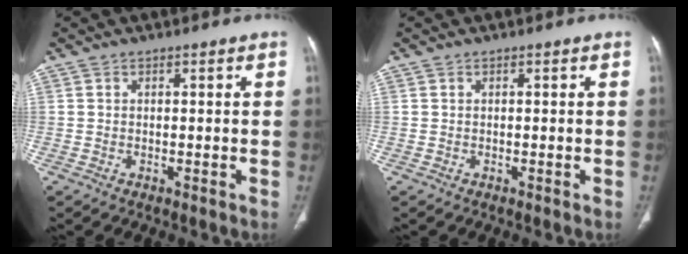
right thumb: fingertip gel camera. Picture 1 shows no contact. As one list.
[{"total": 0.0}]